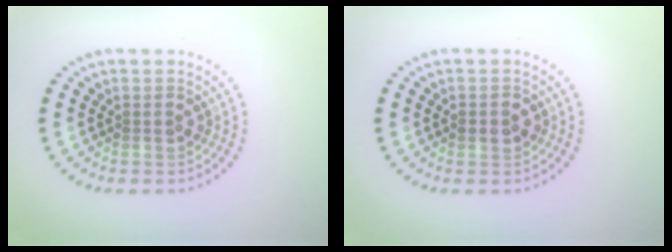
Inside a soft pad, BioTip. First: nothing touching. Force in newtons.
{"total": 1.6, "press": 1.6, "slide": 0.1}